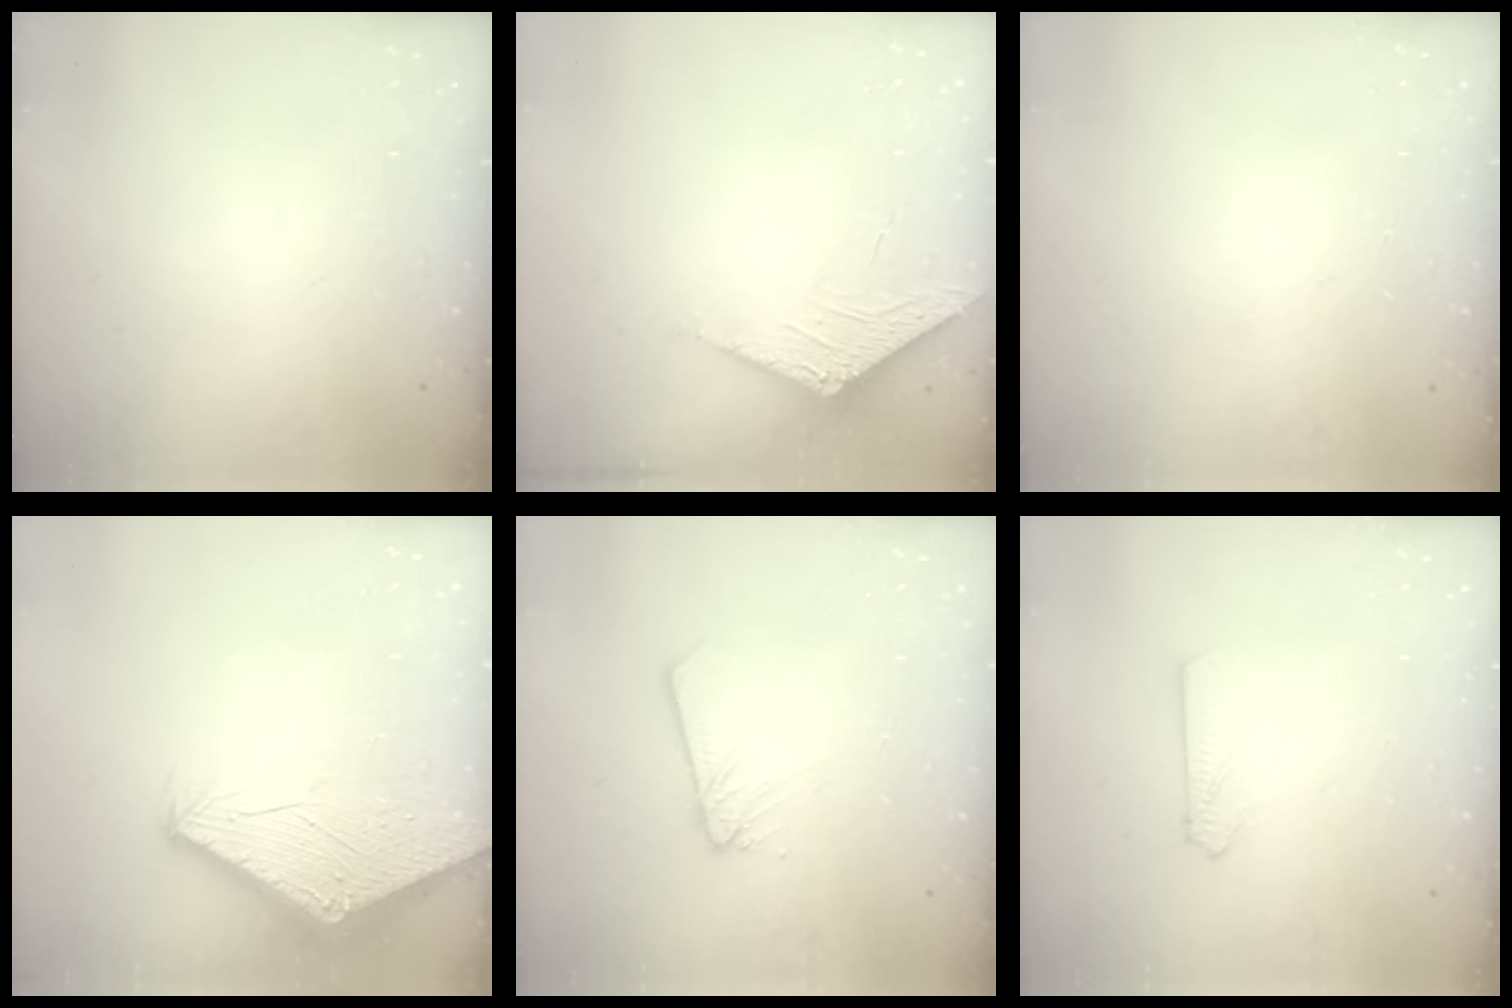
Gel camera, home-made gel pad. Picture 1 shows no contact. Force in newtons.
{"total": 6.9, "press": 6.9, "slide": 0.5}
{"total": 0.0}
{"total": 2.7, "press": 2.7, "slide": 0.1}
{"total": 2.5, "press": 2.5, "slide": 0.1}
{"total": 2.6, "press": 2.6, "slide": 0.3}